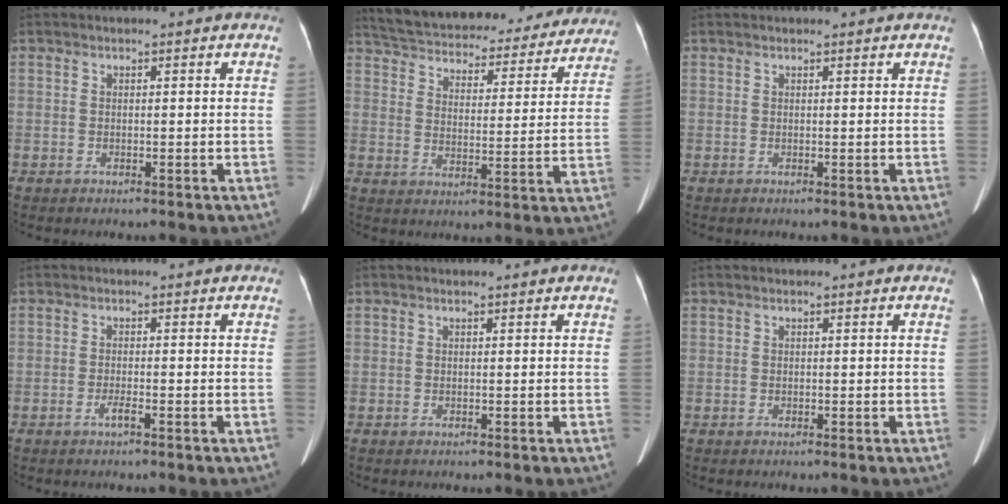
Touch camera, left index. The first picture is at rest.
{"total": 28.1, "force": [25.3, 7.6, 9.5], "torque": [-0.169, -0.015, 0.323]}
{"total": 2.2, "force": [2.1, 0.1, 0.7], "torque": [-0.010, 0.020, 0.028]}
{"total": 0.9, "force": [-0.7, -0.1, 0.6], "torque": [-0.017, -0.004, -0.013]}
{"total": 0.9, "force": [0.9, 0.0, 0.3], "torque": [-0.010, 0.012, 0.015]}
{"total": 0.0}